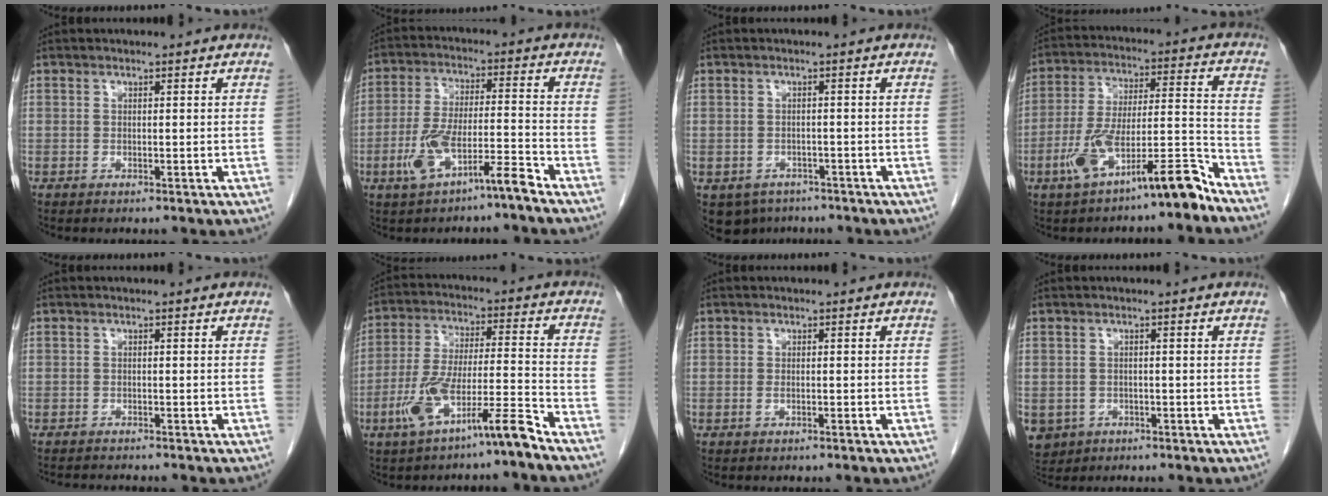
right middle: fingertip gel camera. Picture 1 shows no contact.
{"total": 8.6, "force": [-5.2, 1.3, 6.7], "torque": [-0.141, 0.013, -0.093]}
{"total": 5.8, "force": [-3.9, 4.1, 1.1], "torque": [-0.017, 0.002, -0.053]}
{"total": 12.7, "force": [-8.3, 1.7, 9.4], "torque": [-0.179, 0.021, -0.143]}
{"total": 3.4, "force": [-3.2, 0.3, 0.9], "torque": [-0.009, -0.009, -0.046]}
{"total": 10.7, "force": [-6.8, 0.5, 8.2], "torque": [-0.168, 0.005, -0.126]}
{"total": 0.7, "force": [-0.4, 0.1, 0.6], "torque": [-0.015, 0.000, -0.005]}
{"total": 6.4, "force": [-2.9, 5.4, 1.7], "torque": [-0.048, -0.002, -0.040]}